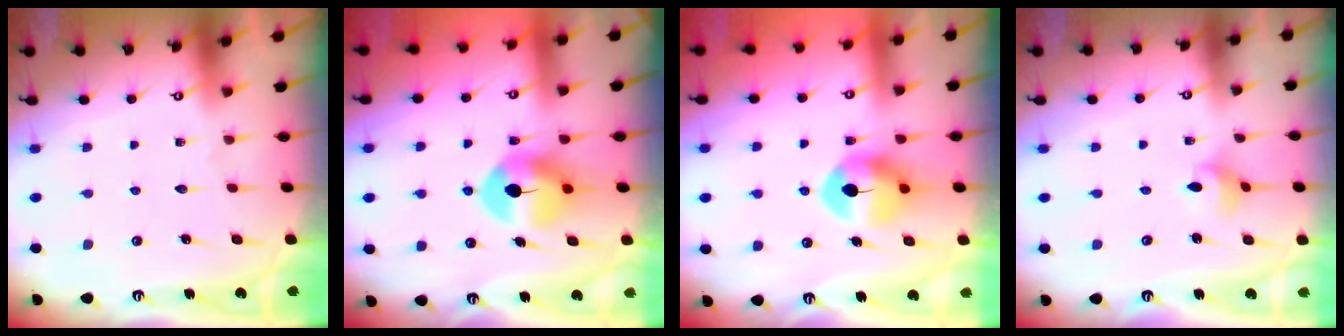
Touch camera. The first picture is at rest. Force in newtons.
{"total": 9.5, "press": 9.4, "slide": 0.9}
{"total": 9.7, "press": 9.7, "slide": 0.8}
{"total": 3.2, "press": 3.2, "slide": 0.1}